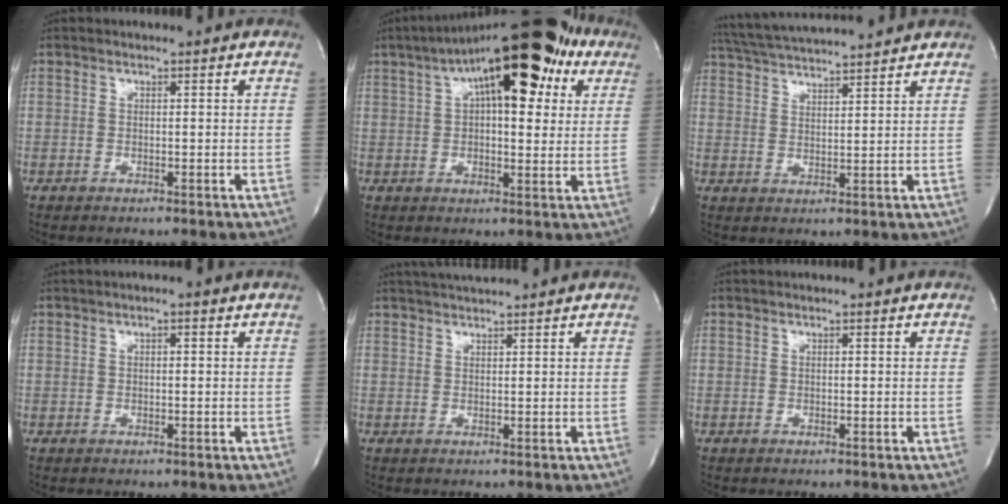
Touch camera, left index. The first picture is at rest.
{"total": 20.1, "force": [9.2, 7.0, 16.5], "torque": [-0.271, 0.052, 0.133]}
{"total": 12.4, "force": [11.6, 0.0, 4.6], "torque": [-0.094, 0.022, 0.182]}
{"total": 1.0, "force": [0.2, 0.3, 1.0], "torque": [-0.017, -0.003, 0.000]}
{"total": 3.4, "force": [3.2, -0.1, 1.1], "torque": [-0.022, 0.014, 0.057]}
{"total": 0.0}